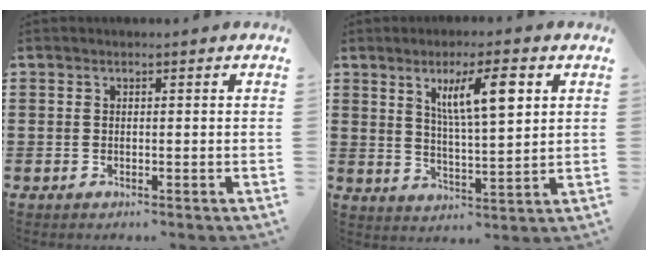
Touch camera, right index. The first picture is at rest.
{"total": 8.8, "force": [3.7, 2.0, 7.7], "torque": [-0.142, 0.006, 0.056]}